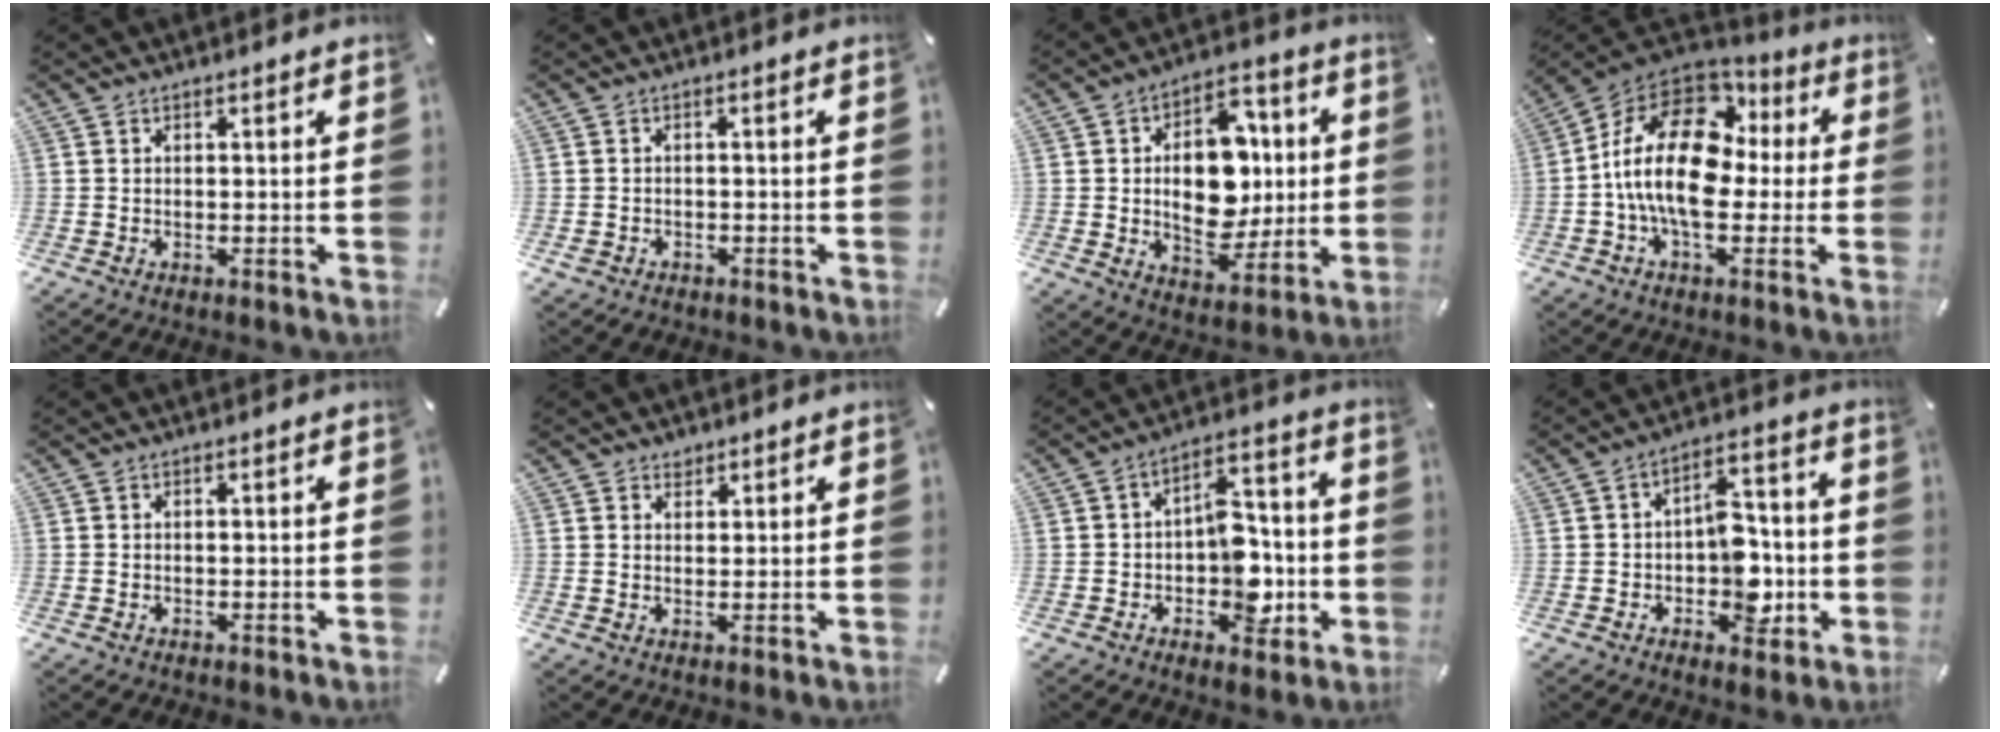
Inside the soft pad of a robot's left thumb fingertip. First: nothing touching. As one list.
[{"total": 1.7, "force": [-1.2, 1.1, 0.3], "torque": [-0.007, 0.006, -0.026]}, {"total": 16.8, "force": [0.3, 12.0, 11.7], "torque": [-0.174, 0.000, 0.009]}, {"total": 19.5, "force": [-1.2, 12.1, 15.3], "torque": [-0.299, 0.018, -0.020]}, {"total": 0.0}, {"total": 1.6, "force": [1.1, 1.2, 0.2], "torque": [0.012, -0.006, 0.017]}, {"total": 11.8, "force": [-2.7, 8.3, 7.9], "torque": [-0.088, 0.015, -0.044]}, {"total": 11.0, "force": [-2.3, 7.7, 7.5], "torque": [-0.091, 0.016, -0.038]}]